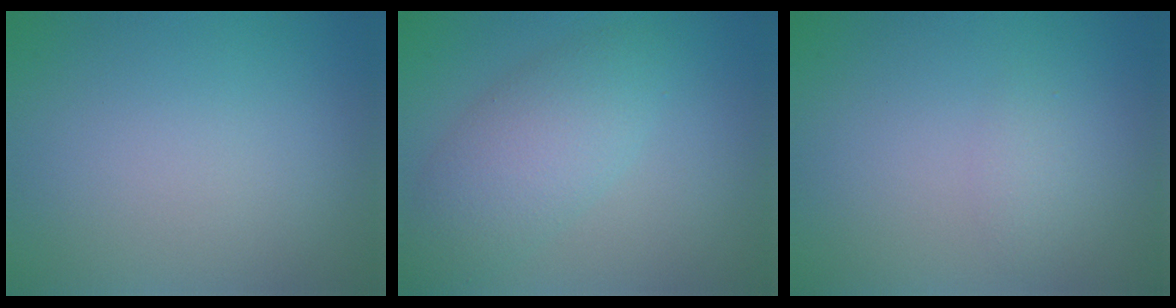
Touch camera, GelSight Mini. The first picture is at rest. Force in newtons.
{"total": 4.1, "press": 4.1, "slide": 0.2}
{"total": 1.0, "press": 1.0, "slide": 0.2}